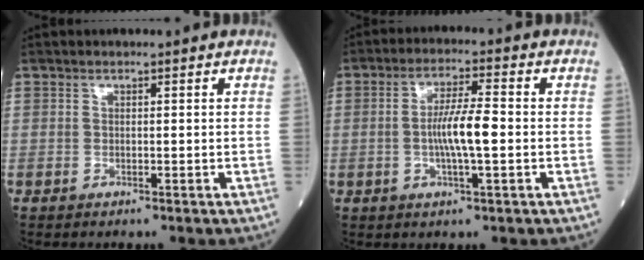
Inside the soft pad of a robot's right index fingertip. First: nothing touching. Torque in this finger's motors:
{"motor_torque": [0.46, 0.05, 0.18, 0.13]}